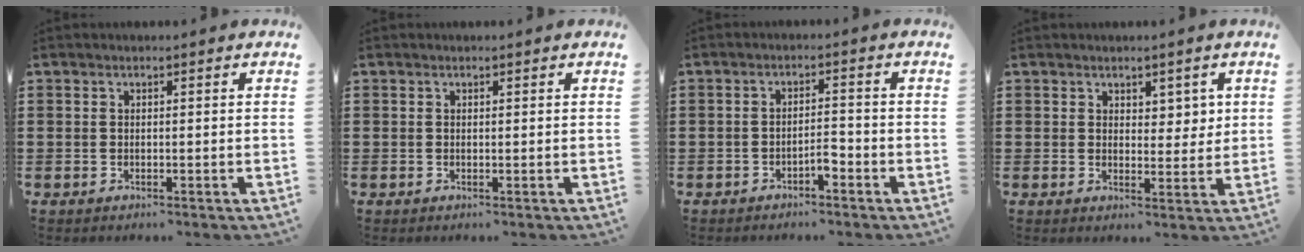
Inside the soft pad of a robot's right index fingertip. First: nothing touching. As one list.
[{"total": 0.0}, {"total": 2.5, "force": [-1.8, 0.6, 1.6], "torque": [-0.032, 0.005, -0.036]}, {"total": 2.9, "force": [1.9, 2.0, 1.0], "torque": [-0.010, 0.004, 0.031]}]